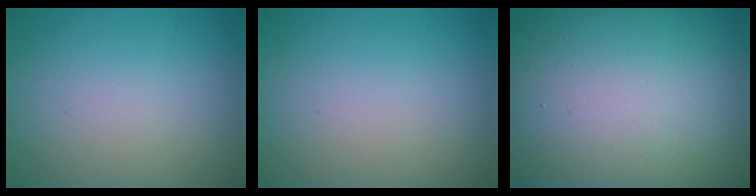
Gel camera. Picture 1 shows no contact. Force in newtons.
{"total": 0.0}
{"total": 25.1, "press": 25.1, "slide": 1.4}